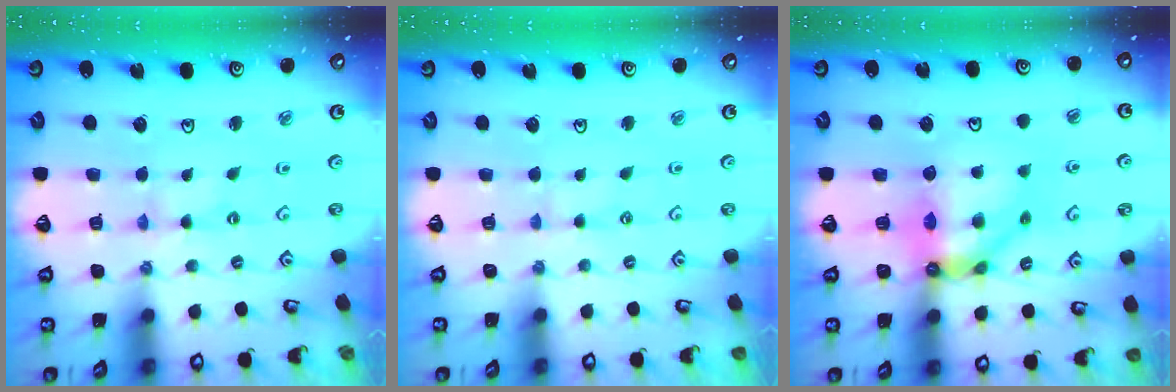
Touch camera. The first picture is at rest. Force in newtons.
{"total": 1.2, "press": 1.2, "slide": 0.4}
{"total": 11.0, "press": 10.9, "slide": 1.5}